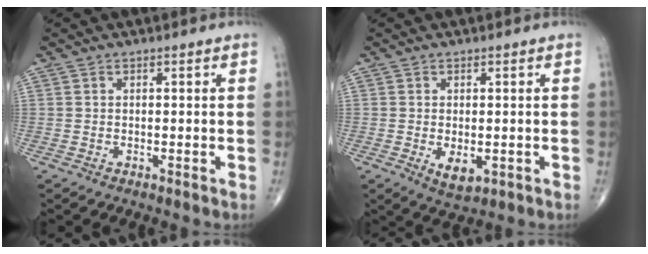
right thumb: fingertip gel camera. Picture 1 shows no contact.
{"total": 3.8, "force": [-0.7, 2.1, 3.1], "torque": [-0.044, -0.009, -0.002]}